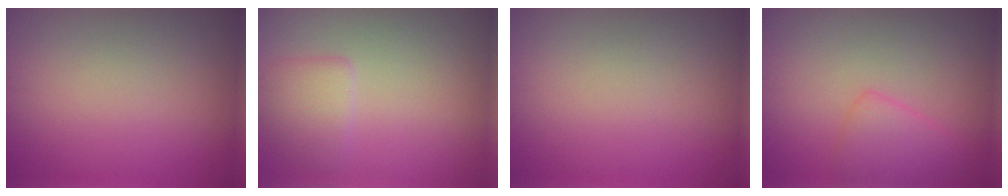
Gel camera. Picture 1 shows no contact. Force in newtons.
{"total": 2.3, "press": 2.3, "slide": 0.2}
{"total": 0.0}
{"total": 2.6, "press": 2.6, "slide": 0.1}